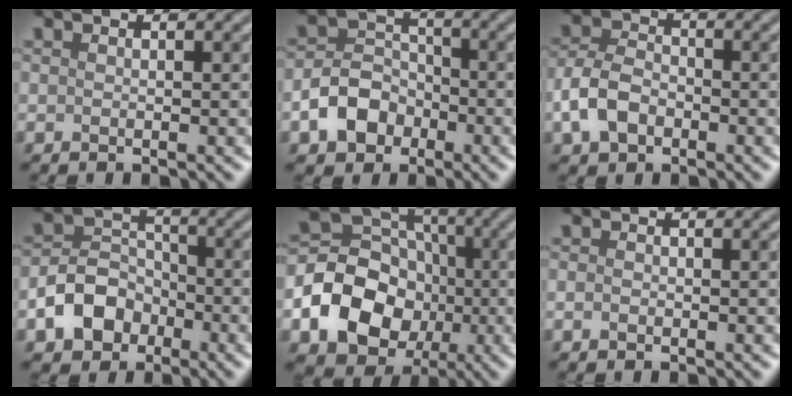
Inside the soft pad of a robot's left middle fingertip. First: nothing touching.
{"total": 4.5, "force": [-2.1, 3.4, 2.2], "torque": [-0.038, 0.002, -0.042]}
{"total": 4.1, "force": [-1.6, 2.9, 2.4], "torque": [-0.052, 0.003, -0.041]}
{"total": 5.2, "force": [-2.4, 3.9, 2.5], "torque": [-0.040, 0.001, -0.050]}
{"total": 11.6, "force": [-2.5, 9.7, 5.8], "torque": [-0.103, -0.010, -0.070]}
{"total": 0.7, "force": [-0.2, 0.5, 0.4], "torque": [-0.005, -0.001, -0.004]}